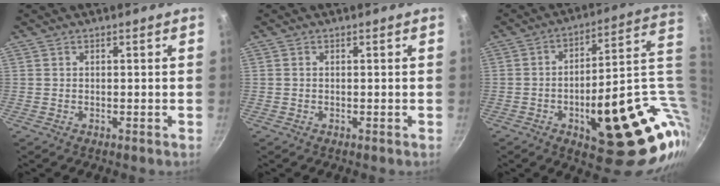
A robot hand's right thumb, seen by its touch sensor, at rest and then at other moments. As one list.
[{"total": 0.0}, {"total": 29.3, "force": [-0.5, 11.9, 26.7], "torque": [-0.316, -0.002, 0.014]}]